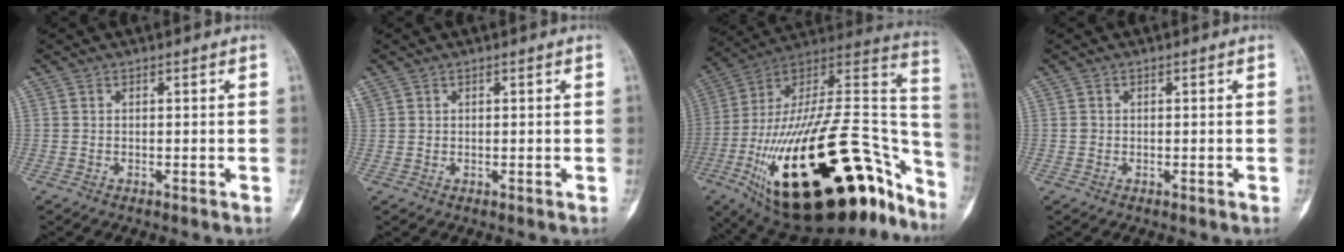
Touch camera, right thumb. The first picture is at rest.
{"total": 1.3, "force": [0.8, 1.0, 0.4], "torque": [-0.010, 0.011, 0.020]}
{"total": 43.7, "force": [-21.0, 18.3, 33.7], "torque": [-0.498, 0.061, -0.330]}
{"total": 0.7, "force": [0.0, 0.6, 0.2], "torque": [-0.002, 0.002, 0.000]}